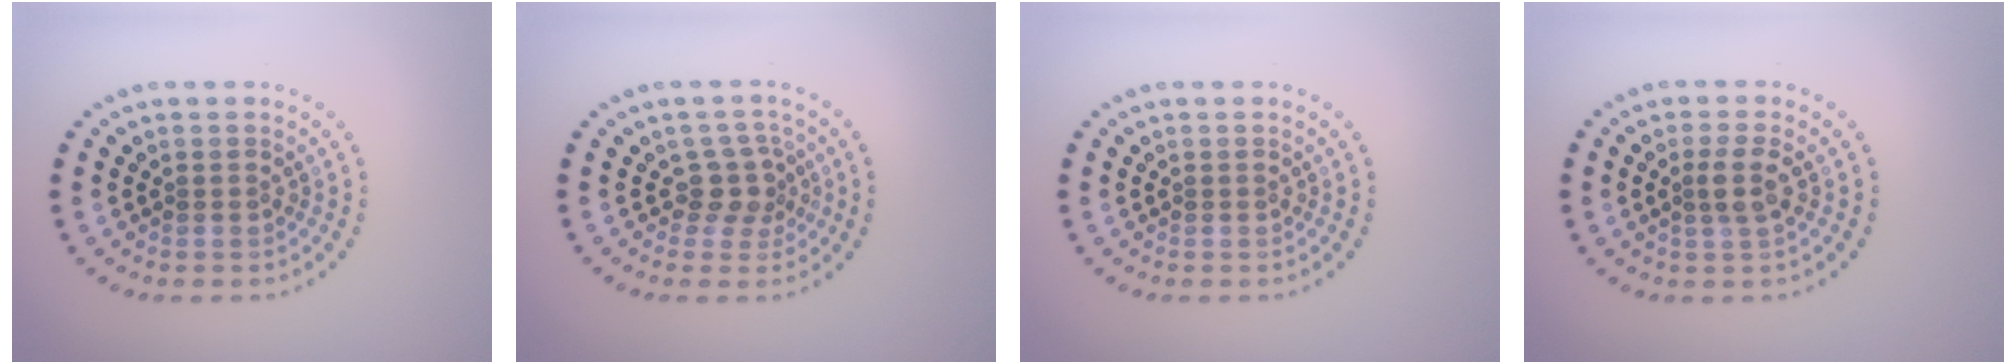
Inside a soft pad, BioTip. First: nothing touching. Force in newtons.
{"total": 2.4, "press": 1.9, "slide": 1.5}
{"total": 0.0}
{"total": 2.0, "press": 1.7, "slide": 1.1}